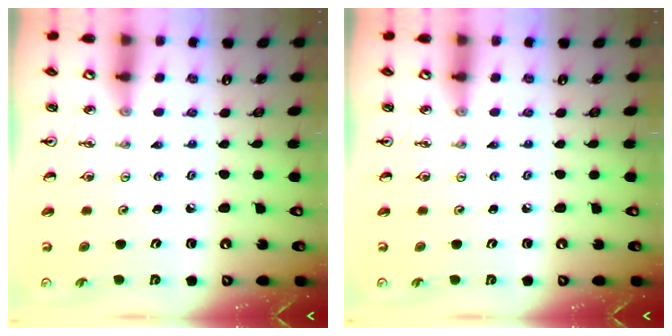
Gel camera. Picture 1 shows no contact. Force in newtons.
{"total": 0.0}